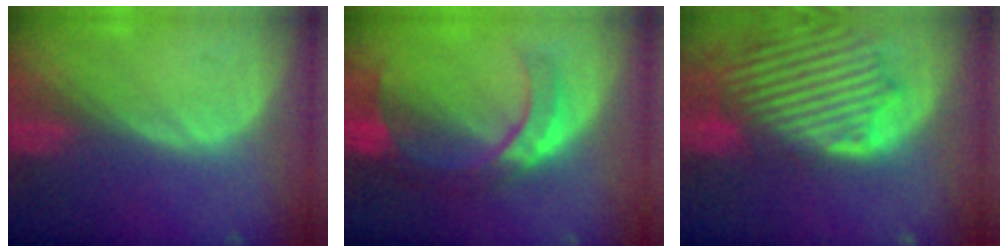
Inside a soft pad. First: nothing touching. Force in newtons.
{"total": 7.1, "press": 7.0, "slide": 0.9}
{"total": 13.7, "press": 11.8, "slide": 6.9}